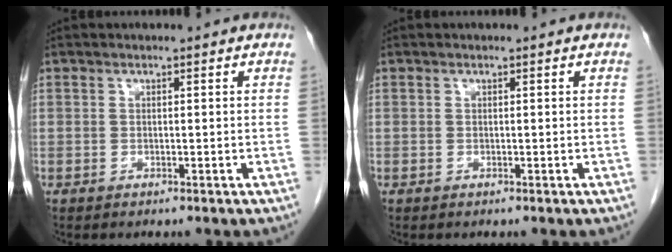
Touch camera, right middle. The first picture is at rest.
{"total": 0.0}